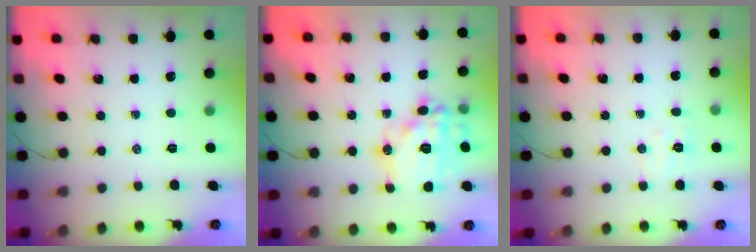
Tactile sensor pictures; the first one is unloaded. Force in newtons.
{"total": 17.9, "press": 17.8, "slide": 1.3}
{"total": 4.2, "press": 4.1, "slide": 1.2}